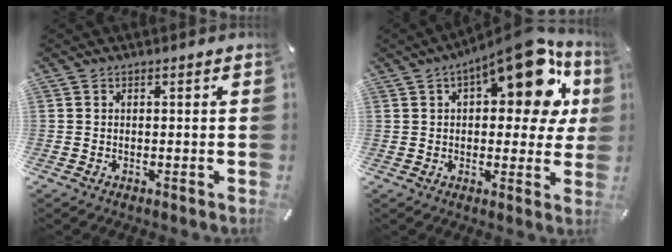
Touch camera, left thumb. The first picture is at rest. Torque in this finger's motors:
{"motor_torque": [2.50, 2.51, 2.03, -0.75, 0.17]}